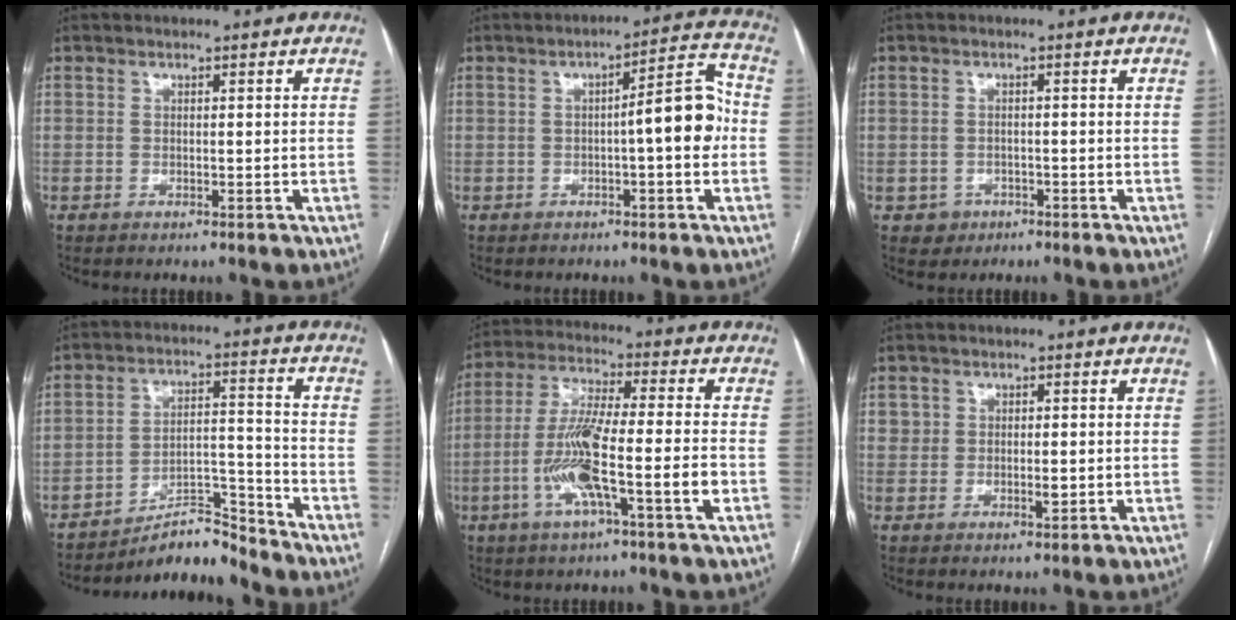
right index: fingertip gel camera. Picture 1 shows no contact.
{"total": 8.1, "force": [-0.8, 1.3, 8.0], "torque": [-0.103, 0.026, -0.014]}
{"total": 2.6, "force": [-1.2, 2.3, 0.1], "torque": [0.006, 0.011, -0.015]}
{"total": 7.6, "force": [-7.4, 1.2, 1.1], "torque": [-0.013, 0.038, -0.124]}
{"total": 12.8, "force": [-3.8, 0.7, 12.2], "torque": [-0.236, 0.001, -0.073]}
{"total": 2.7, "force": [0.3, 2.0, 1.8], "torque": [-0.022, 0.001, 0.006]}